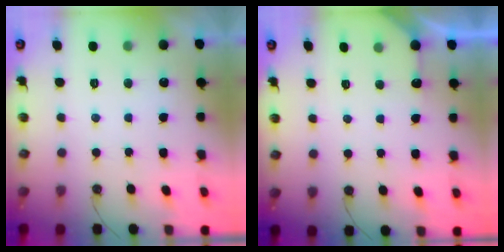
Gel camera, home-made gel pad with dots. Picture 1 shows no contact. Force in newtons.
{"total": 4.0, "press": 4.0, "slide": 0.4}